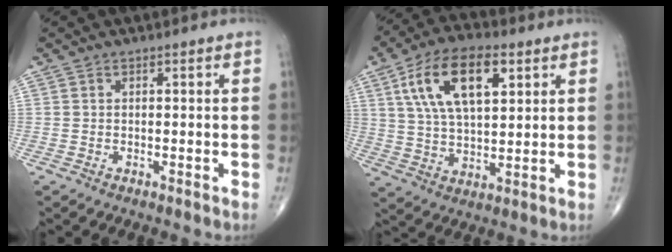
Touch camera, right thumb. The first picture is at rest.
{"total": 15.6, "force": [6.0, 7.4, 12.4], "torque": [-0.214, -0.005, 0.108]}